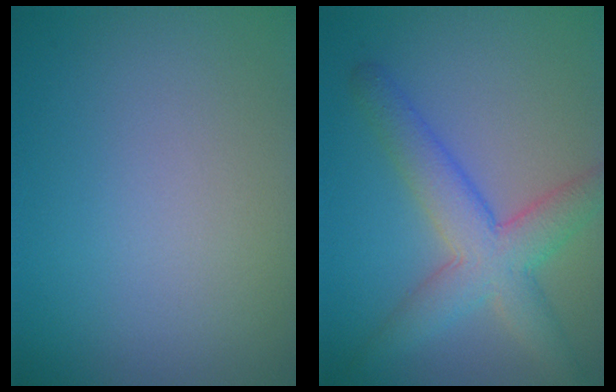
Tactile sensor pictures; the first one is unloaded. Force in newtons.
{"total": 5.7, "press": 5.7, "slide": 0.1}